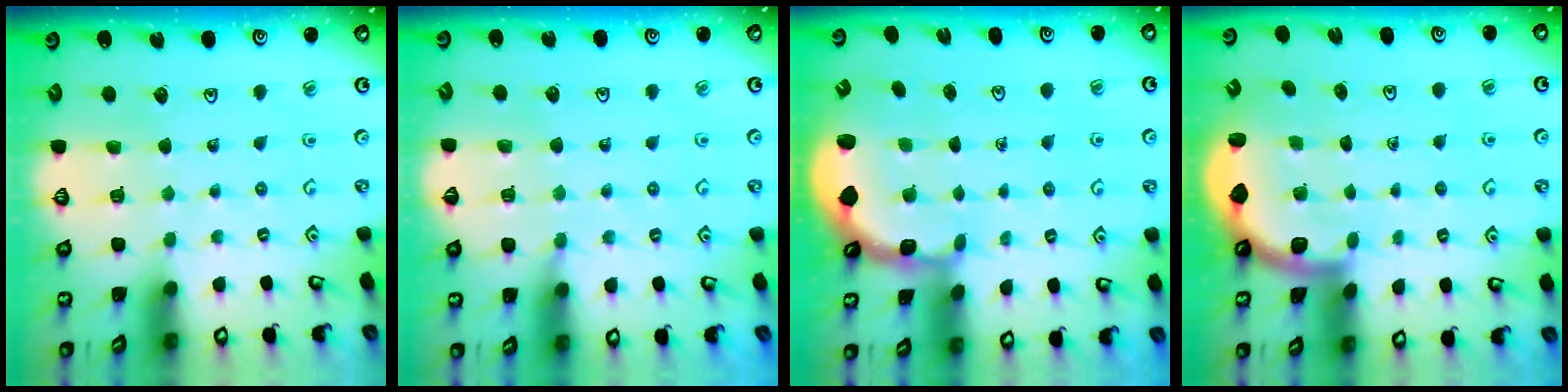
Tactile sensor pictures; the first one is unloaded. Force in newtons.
{"total": 5.2, "press": 5.1, "slide": 0.6}
{"total": 2.2, "press": 1.9, "slide": 1.1}
{"total": 1.6, "press": 1.6, "slide": 0.1}